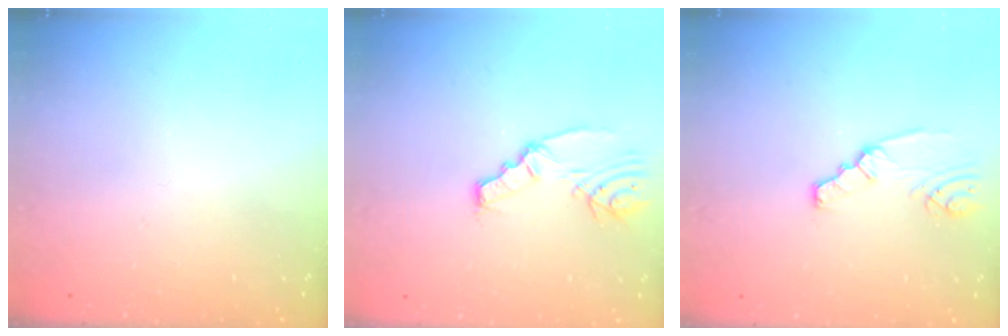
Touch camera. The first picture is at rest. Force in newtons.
{"total": 4.0, "press": 4.0, "slide": 0.3}
{"total": 2.0, "press": 2.0, "slide": 0.1}